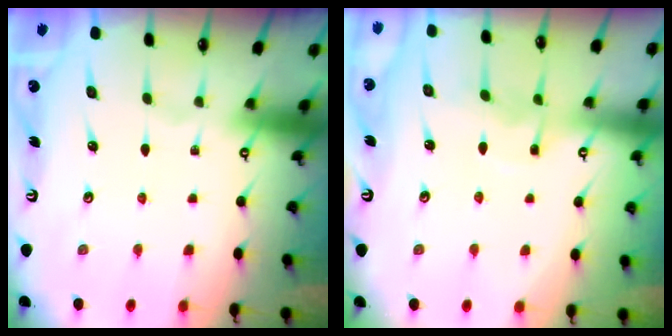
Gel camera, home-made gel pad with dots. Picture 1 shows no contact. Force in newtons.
{"total": 3.4, "press": 3.4, "slide": 0.3}